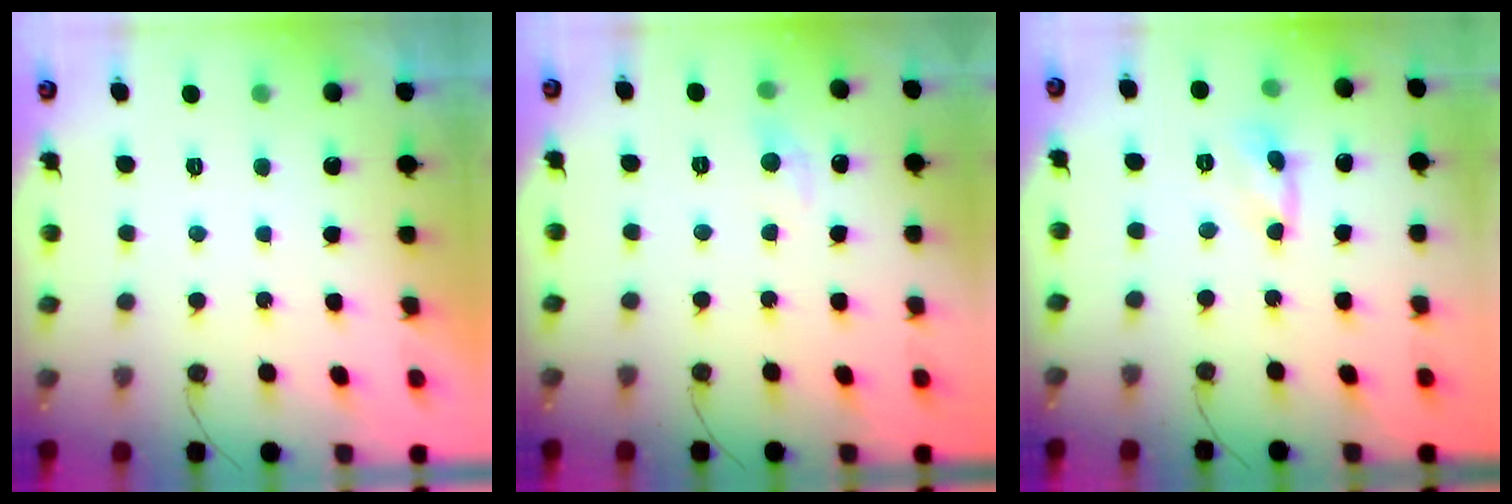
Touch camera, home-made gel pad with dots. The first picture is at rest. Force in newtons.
{"total": 4.9, "press": 4.9, "slide": 0.6}
{"total": 1.0, "press": 1.0, "slide": 0.1}